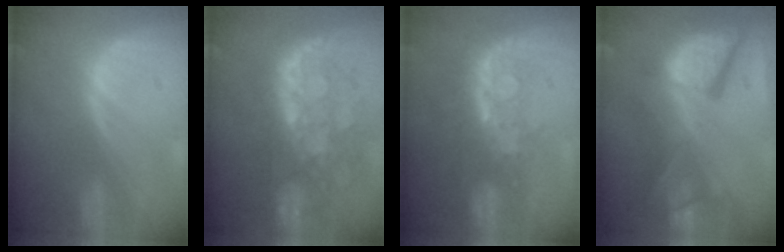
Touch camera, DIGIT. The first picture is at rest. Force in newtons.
{"total": 10.6, "press": 9.5, "slide": 4.9}
{"total": 8.5, "press": 7.0, "slide": 4.7}
{"total": 13.1, "press": 10.8, "slide": 7.5}